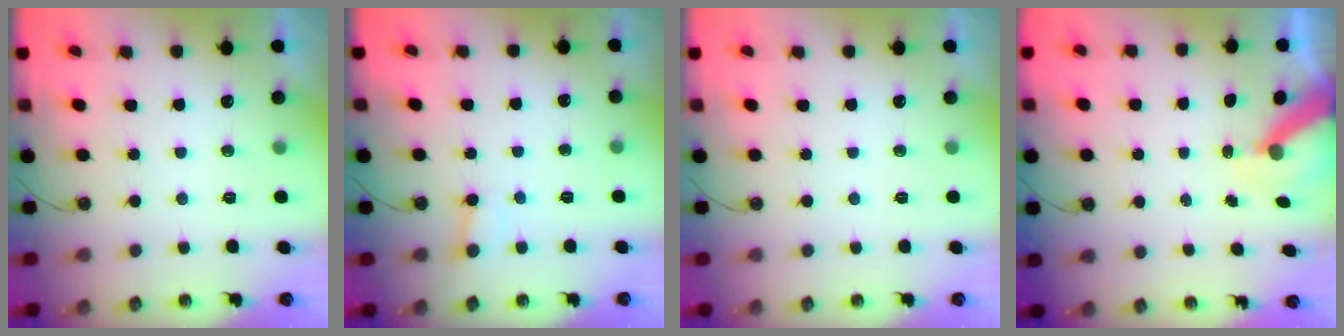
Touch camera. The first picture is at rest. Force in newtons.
{"total": 3.9, "press": 3.9, "slide": 0.3}
{"total": 0.0}
{"total": 7.5, "press": 7.4, "slide": 0.9}